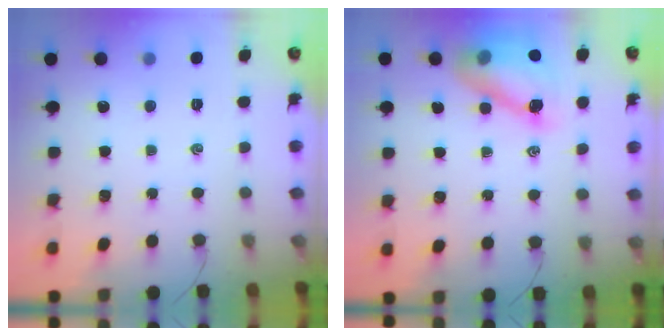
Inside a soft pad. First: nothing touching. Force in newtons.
{"total": 12.3, "press": 11.8, "slide": 3.5}